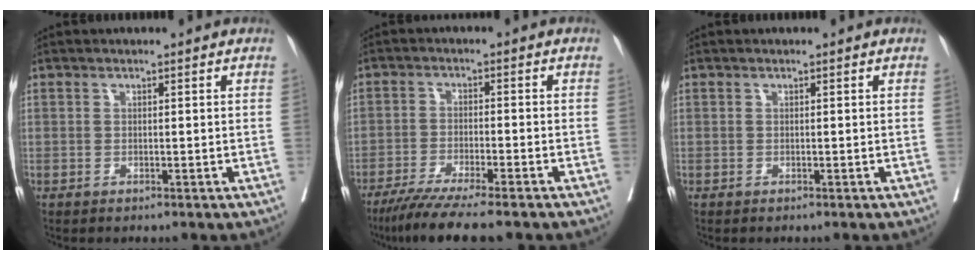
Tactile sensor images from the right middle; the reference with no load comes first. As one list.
[{"total": 10.2, "force": [-8.2, -0.2, 6.0], "torque": [-0.091, -0.027, -0.132]}, {"total": 0.0}]